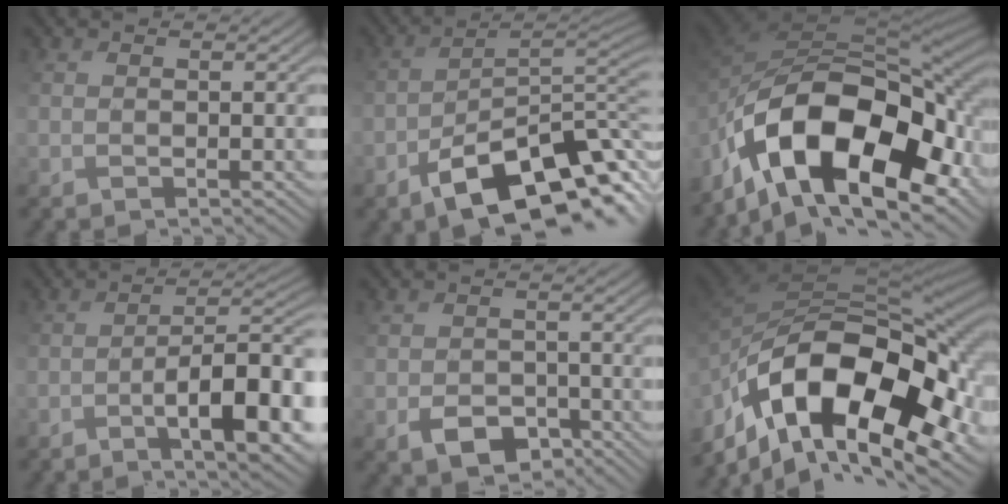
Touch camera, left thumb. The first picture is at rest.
{"total": 13.8, "force": [-8.1, 5.5, 9.7], "torque": [-0.158, -0.023, -0.128]}
{"total": 17.8, "force": [-8.1, 8.8, 13.2], "torque": [-0.254, -0.023, -0.122]}
{"total": 12.1, "force": [-5.5, 3.8, 10.1], "torque": [-0.149, 0.002, -0.069]}
{"total": 3.6, "force": [-2.2, 2.5, 1.5], "torque": [-0.031, -0.004, -0.032]}
{"total": 17.8, "force": [-6.3, 9.7, 13.6], "torque": [-0.281, -0.025, -0.083]}